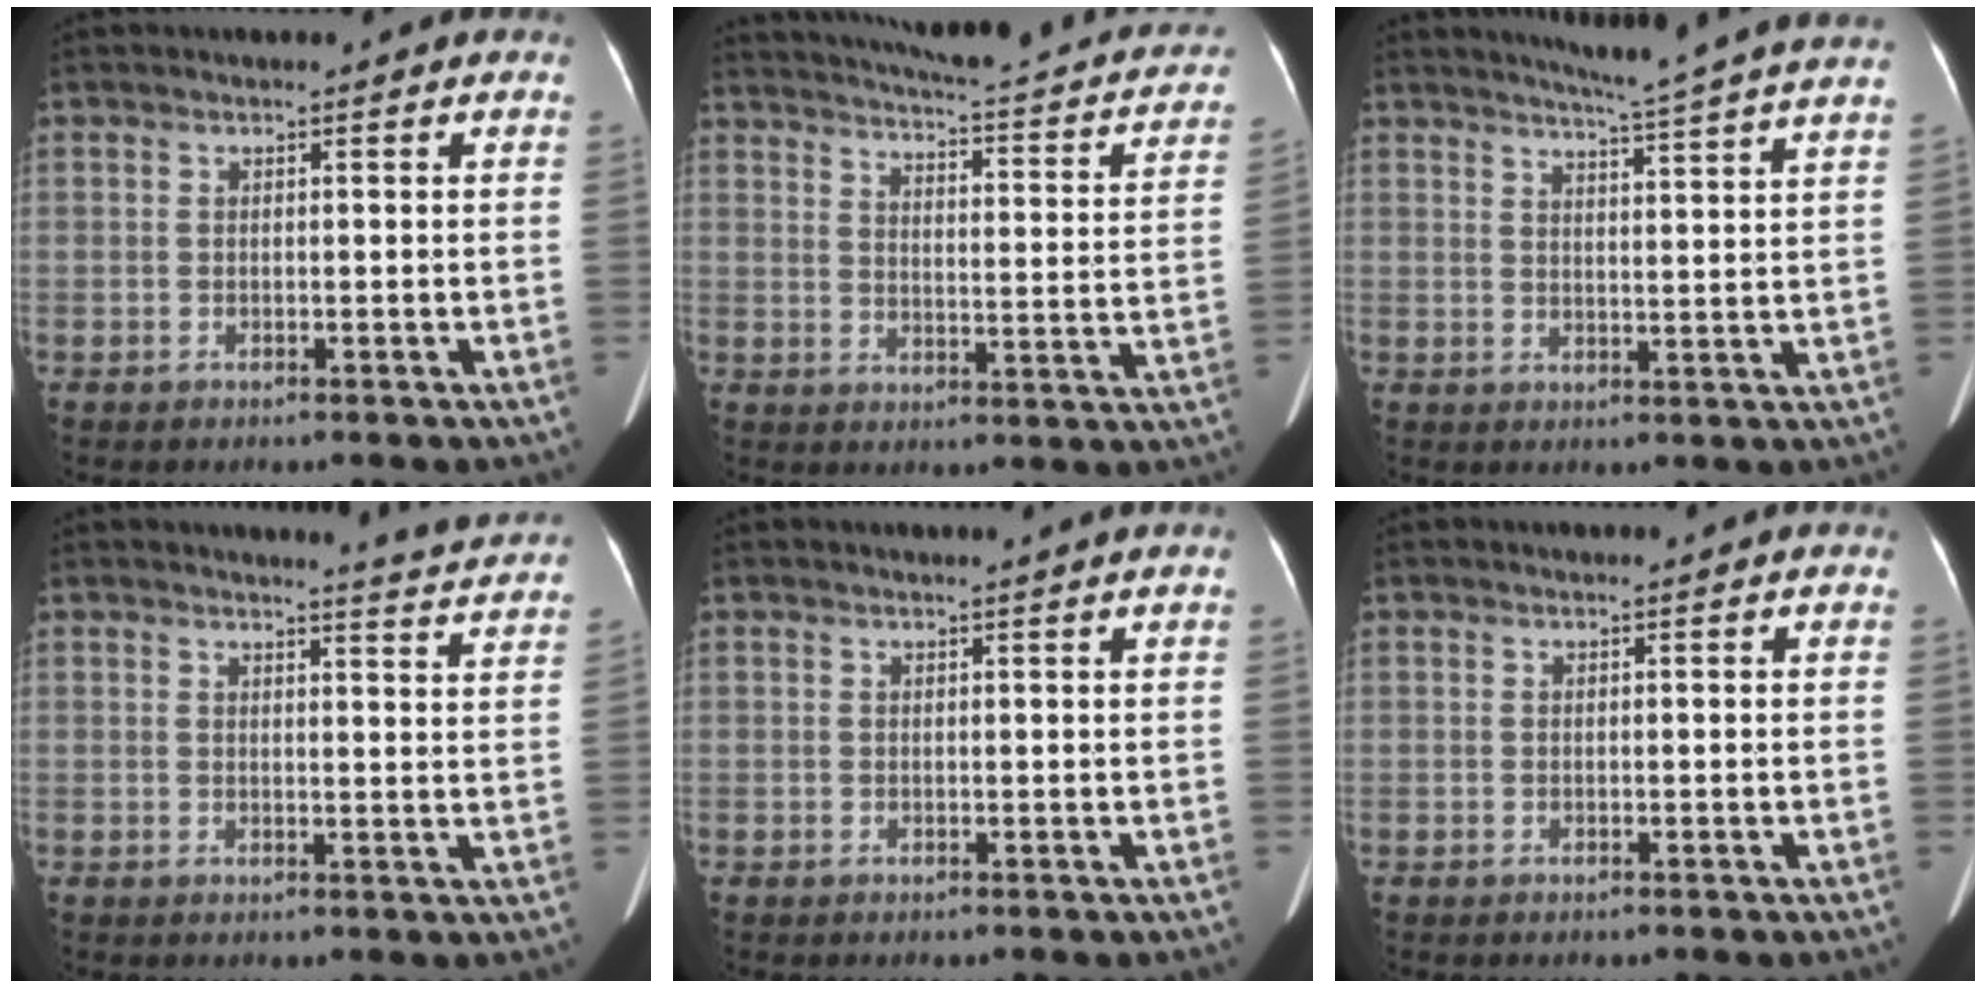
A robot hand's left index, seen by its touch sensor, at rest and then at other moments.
{"total": 23.5, "force": [20.2, 4.3, 11.3], "torque": [-0.160, -0.025, 0.233]}
{"total": 14.0, "force": [12.7, -1.8, 5.6], "torque": [-0.090, -0.037, 0.148]}
{"total": 5.4, "force": [5.2, -1.0, 0.4], "torque": [-0.020, -0.024, 0.053]}
{"total": 1.2, "force": [1.0, -0.4, 0.5], "torque": [-0.015, -0.002, 0.020]}
{"total": 0.0}